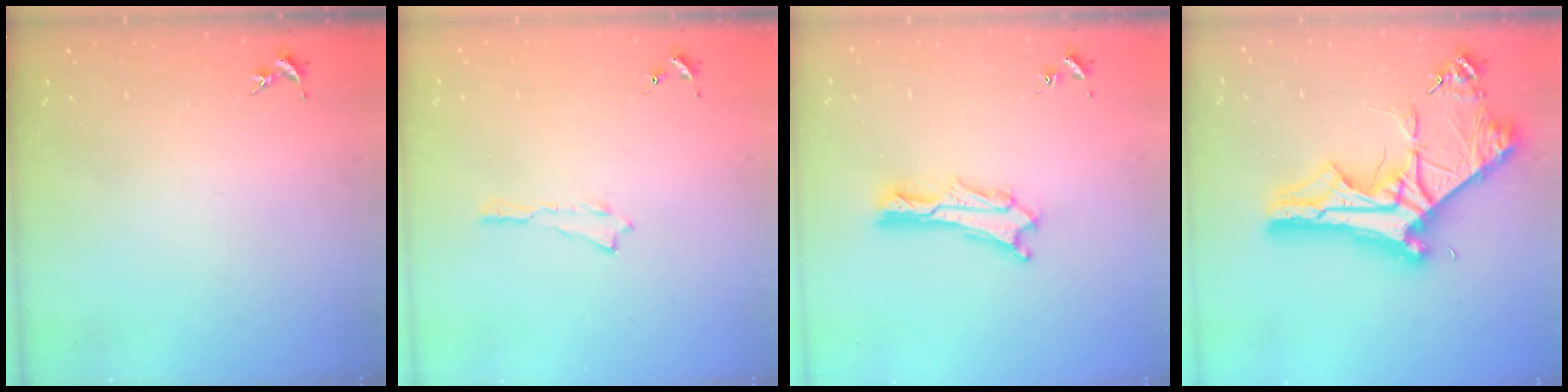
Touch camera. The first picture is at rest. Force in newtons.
{"total": 0.0}
{"total": 1.9, "press": 1.9, "slide": 0.2}
{"total": 10.7, "press": 10.6, "slide": 1.2}